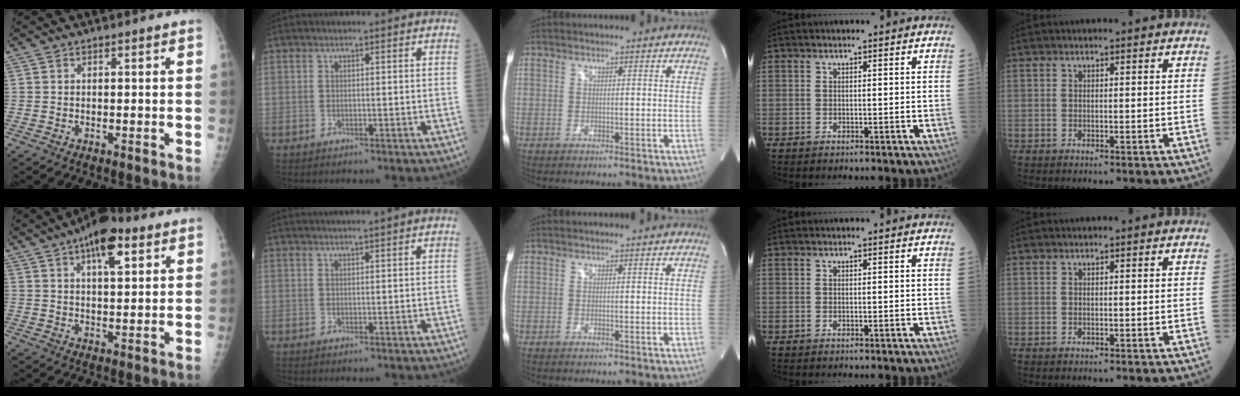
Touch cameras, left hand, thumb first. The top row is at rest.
{"thumb": {"total": 10.3, "force": [5.3, 4.1, 7.9], "torque": [-0.102, -0.010, 0.080]}, "index": {"total": 3.0, "force": [2.5, -1.0, 1.3], "torque": [-0.010, 0.016, 0.044]}}